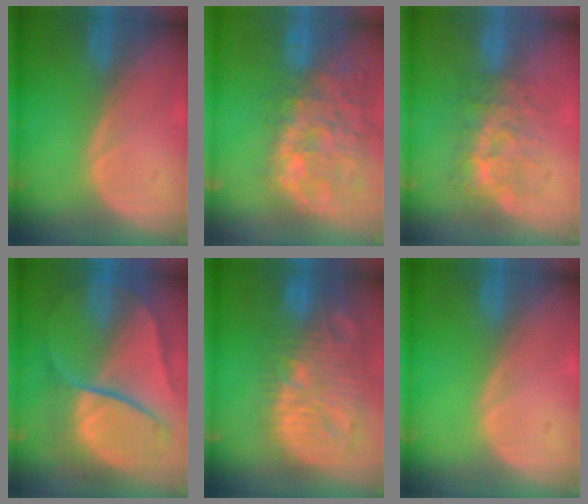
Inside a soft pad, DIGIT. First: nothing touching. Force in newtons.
{"total": 14.4, "press": 11.7, "slide": 8.4}
{"total": 7.6, "press": 7.0, "slide": 3.0}
{"total": 10.4, "press": 10.3, "slide": 1.1}
{"total": 14.6, "press": 12.6, "slide": 7.3}
{"total": 0.0}